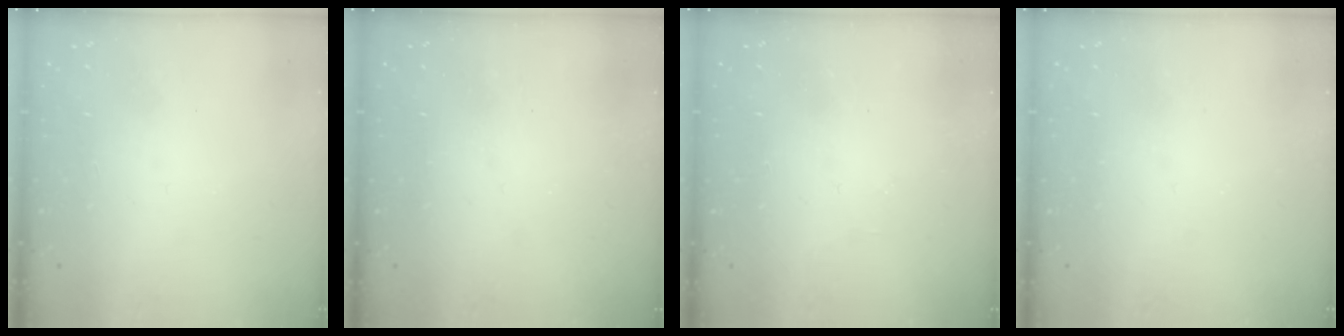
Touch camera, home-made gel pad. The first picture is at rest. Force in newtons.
{"total": 0.0}
{"total": 1.2, "press": 1.2, "slide": 0.3}
{"total": 0.0}